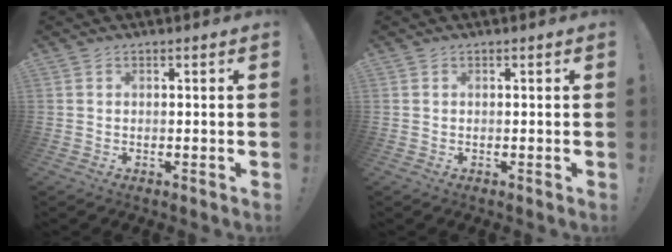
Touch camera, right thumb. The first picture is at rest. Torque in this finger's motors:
{"motor_torque": [-0.01, 0.10, -0.02, 0.00, 0.02]}